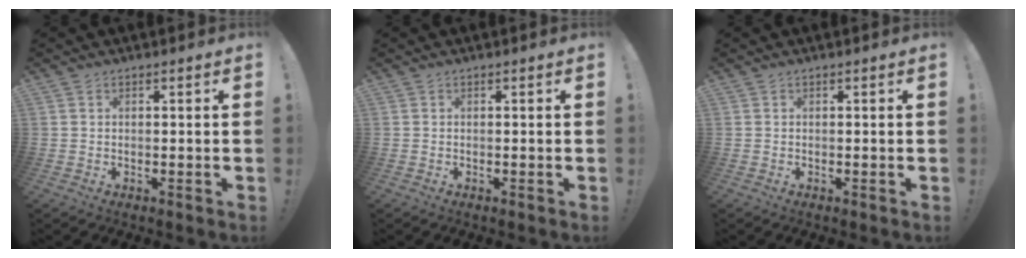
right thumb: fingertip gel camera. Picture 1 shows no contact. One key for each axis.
{"total": 0.0}
{"total": 0.0}